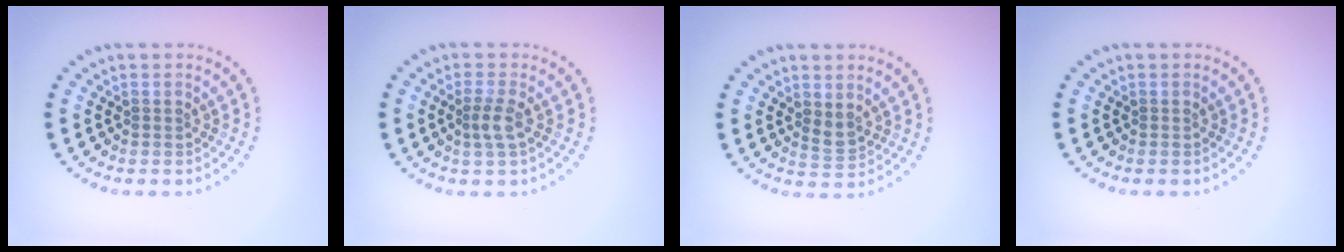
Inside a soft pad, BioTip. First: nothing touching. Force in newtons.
{"total": 1.8, "press": 1.5, "slide": 1.0}
{"total": 1.6, "press": 1.4, "slide": 0.7}
{"total": 0.0}